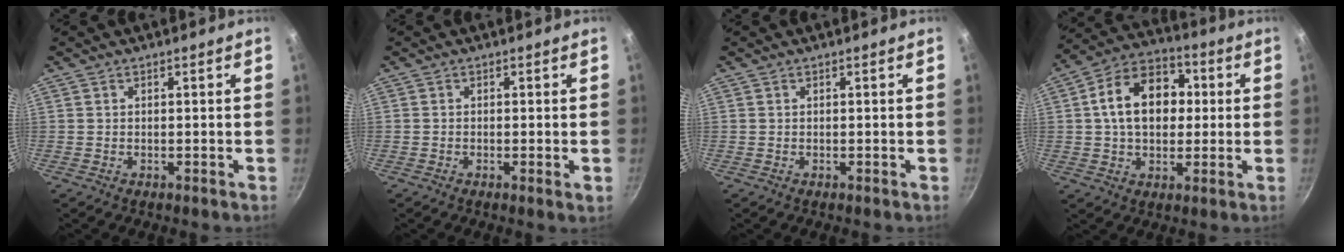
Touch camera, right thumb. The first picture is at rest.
{"total": 1.1, "force": [-0.2, 0.0, 1.1], "torque": [-0.017, -0.004, -0.007]}
{"total": 0.0}
{"total": 15.2, "force": [1.9, 10.8, 10.6], "torque": [-0.136, 0.025, 0.016]}